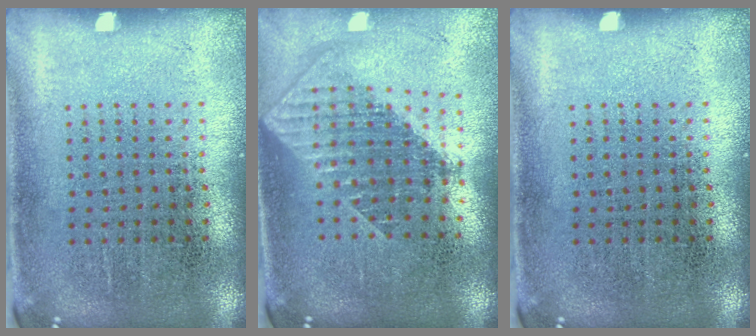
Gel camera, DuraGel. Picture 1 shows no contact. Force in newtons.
{"total": 1.8, "press": 1.5, "slide": 1.0}
{"total": 0.0}